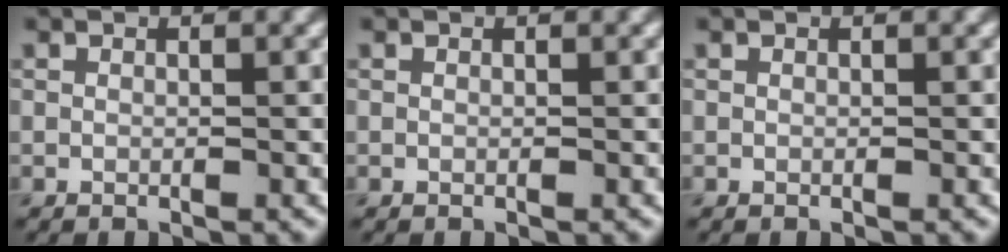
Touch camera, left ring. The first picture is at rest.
{"total": 0.0}
{"total": 0.0}